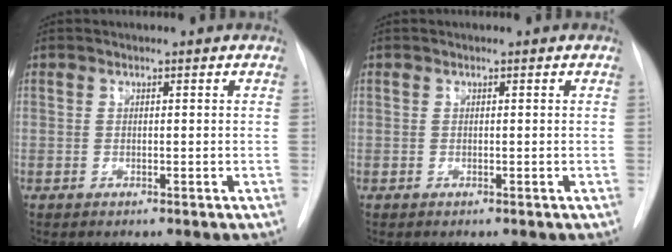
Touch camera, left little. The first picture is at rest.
{"total": 0.0}